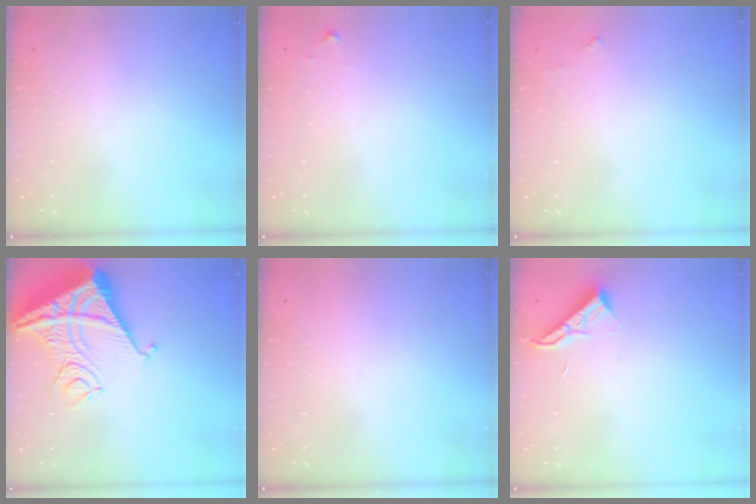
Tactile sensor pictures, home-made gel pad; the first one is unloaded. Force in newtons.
{"total": 5.0, "press": 5.0, "slide": 0.7}
{"total": 2.6, "press": 2.6, "slide": 0.2}
{"total": 15.2, "press": 15.1, "slide": 1.8}
{"total": 1.6, "press": 1.5, "slide": 0.1}
{"total": 6.8, "press": 6.8, "slide": 0.5}